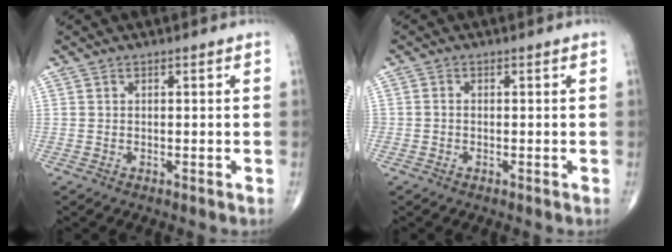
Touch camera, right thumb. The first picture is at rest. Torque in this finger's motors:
{"motor_torque": [-0.08, 0.02, -0.02, 0.10, 0.01]}